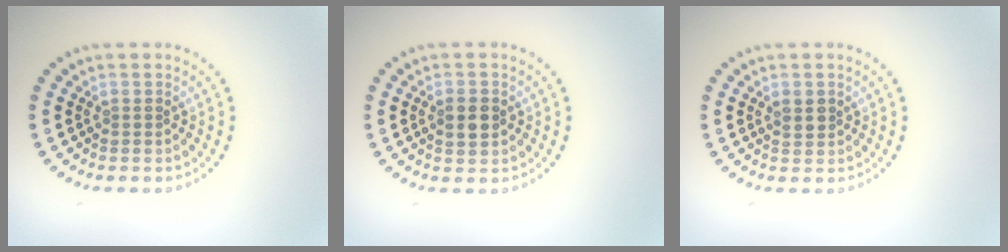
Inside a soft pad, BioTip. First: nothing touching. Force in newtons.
{"total": 2.2, "press": 2.2, "slide": 0.1}
{"total": 1.3, "press": 1.3, "slide": 0.4}